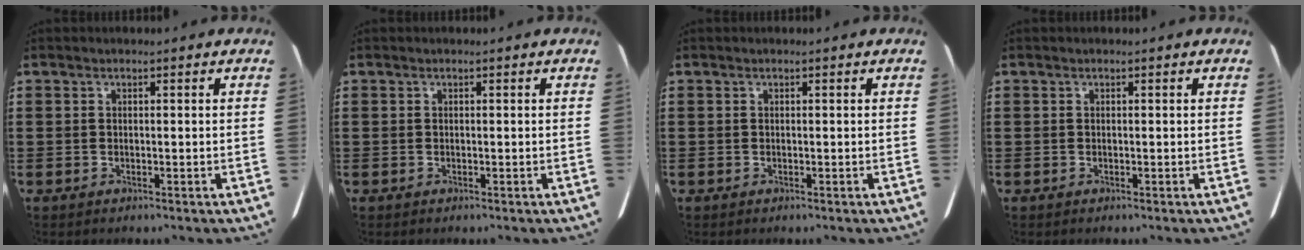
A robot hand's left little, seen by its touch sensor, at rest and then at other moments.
{"total": 0.0}
{"total": 0.0}
{"total": 0.0}